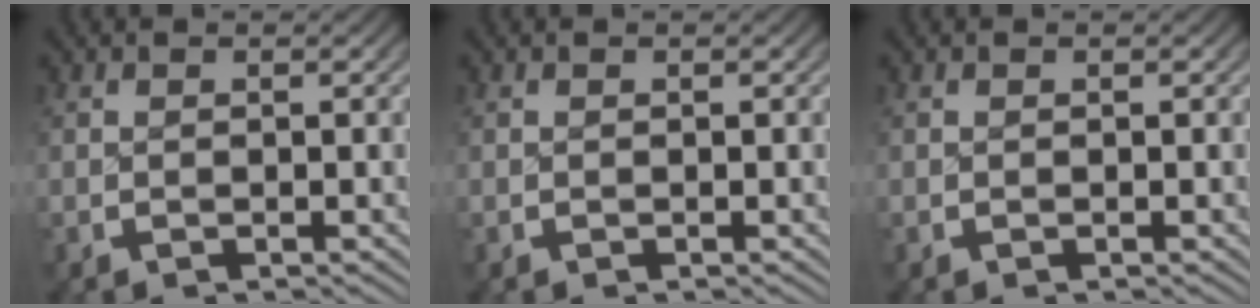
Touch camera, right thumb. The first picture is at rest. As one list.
[{"total": 0.0}, {"total": 0.0}]